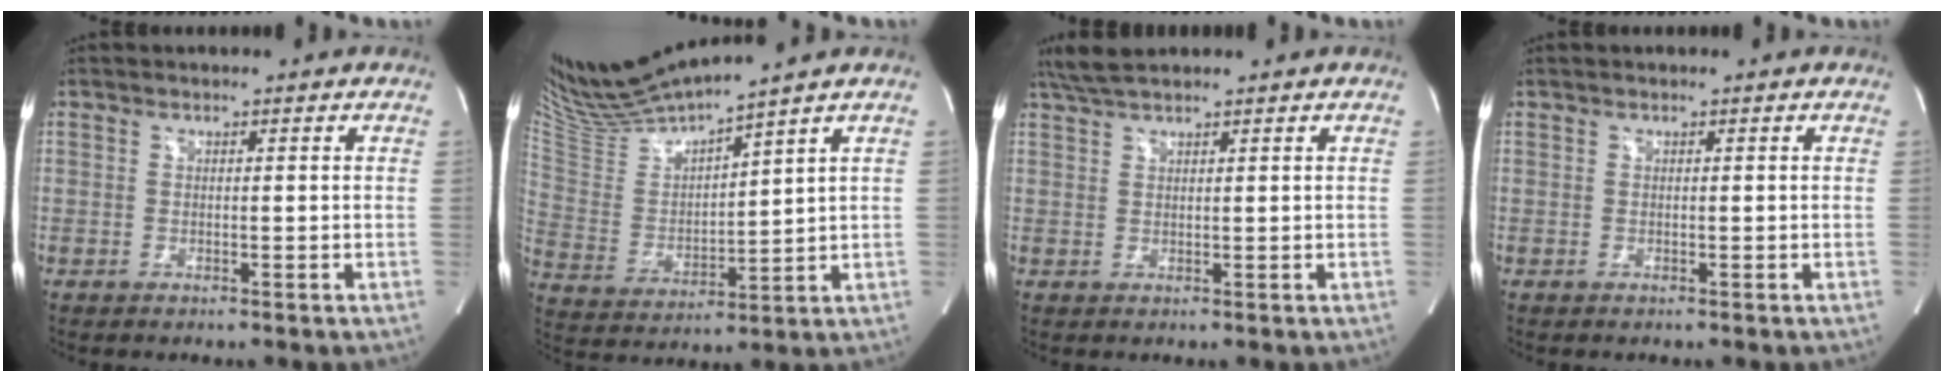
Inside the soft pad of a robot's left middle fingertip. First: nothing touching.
{"total": 12.9, "force": [11.9, -1.2, 4.8], "torque": [-0.106, -0.001, 0.240]}
{"total": 3.9, "force": [3.3, 0.4, 2.0], "torque": [-0.047, 0.018, 0.067]}
{"total": 0.0}